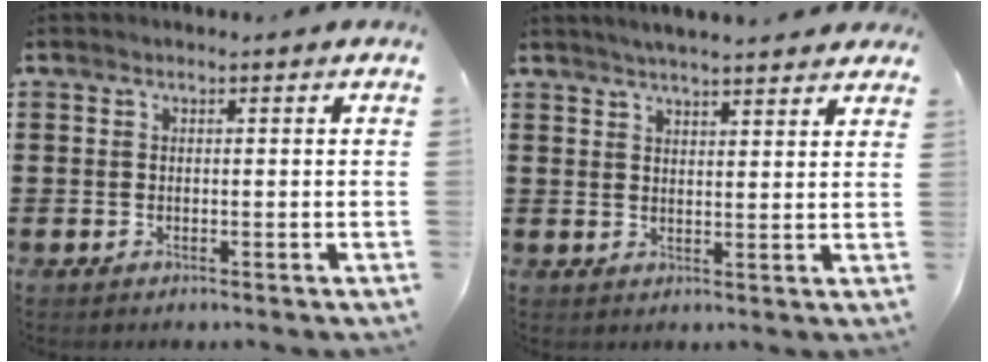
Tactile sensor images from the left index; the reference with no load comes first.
{"total": 3.3, "force": [3.2, -0.2, 0.9], "torque": [-0.026, -0.007, 0.058]}